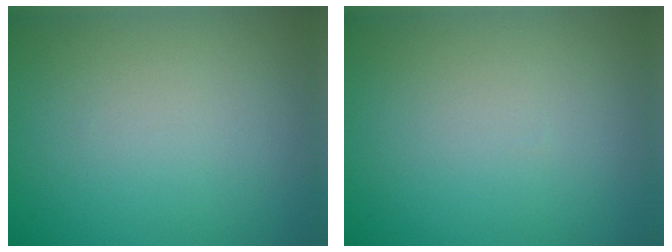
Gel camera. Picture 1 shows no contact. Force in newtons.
{"total": 0.0}